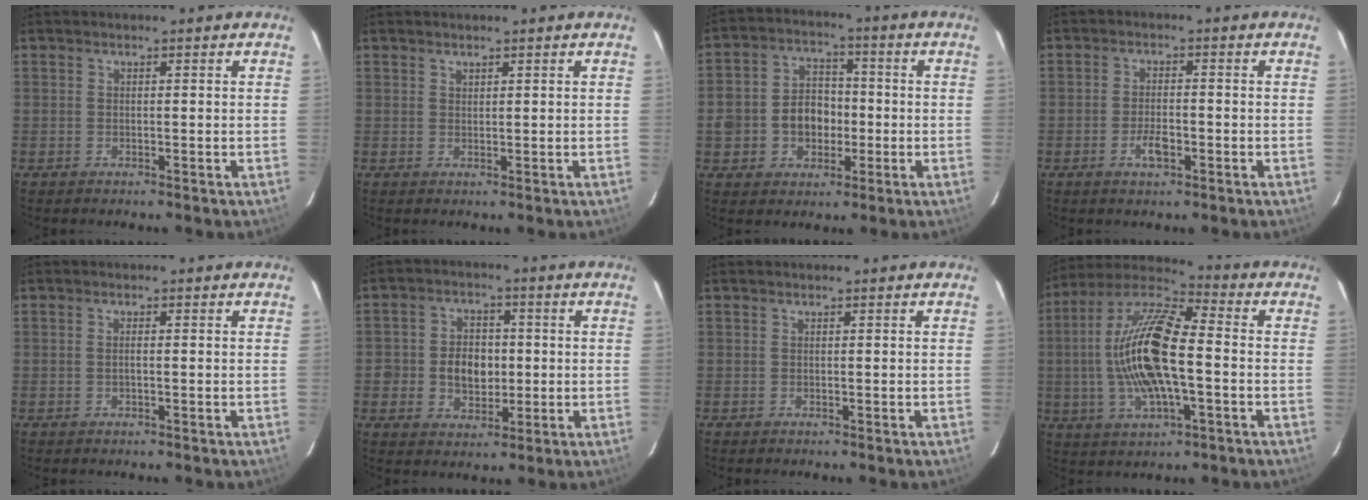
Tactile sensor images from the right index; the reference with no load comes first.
{"total": 0.7, "force": [0.7, 0.3, 0.0], "torque": [-0.001, 0.001, 0.014]}
{"total": 9.5, "force": [-1.8, 7.8, 5.1], "torque": [-0.115, 0.028, -0.024]}
{"total": 4.0, "force": [-1.8, 1.5, 3.2], "torque": [-0.065, -0.001, -0.030]}
{"total": 1.2, "force": [-0.2, 0.2, 1.1], "torque": [-0.022, 0.002, -0.005]}
{"total": 7.5, "force": [-0.8, 5.9, 4.6], "torque": [-0.094, 0.012, -0.007]}
{"total": 0.0}
{"total": 17.9, "force": [-1.7, 5.8, 16.8], "torque": [-0.331, 0.006, -0.039]}